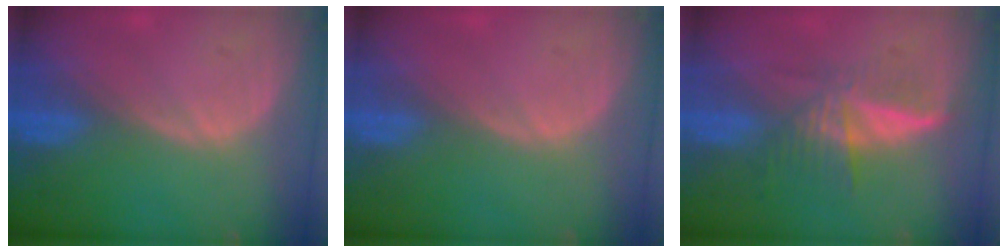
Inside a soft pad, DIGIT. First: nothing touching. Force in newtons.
{"total": 0.0}
{"total": 5.9, "press": 5.4, "slide": 2.4}